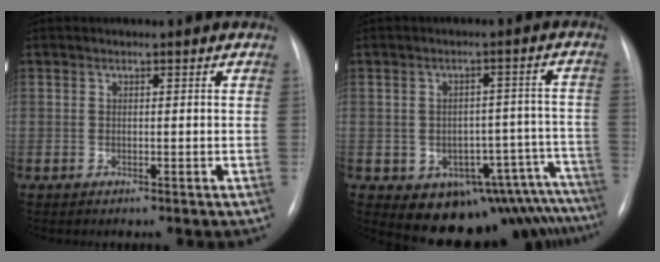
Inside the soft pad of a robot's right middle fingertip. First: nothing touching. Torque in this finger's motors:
{"motor_torque": [1.16, -0.98, 0.23, 0.07]}